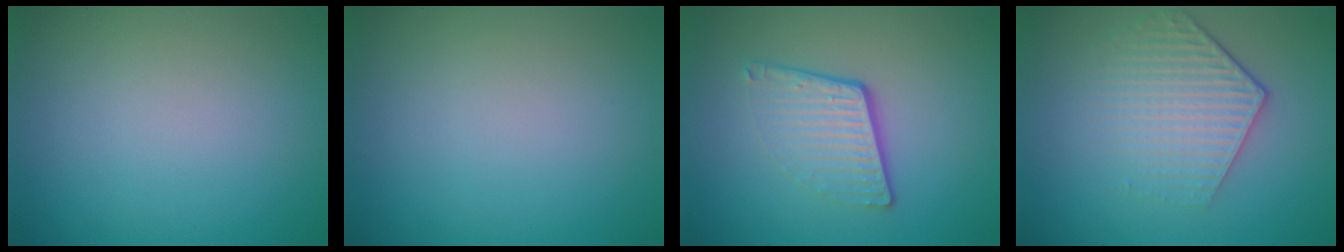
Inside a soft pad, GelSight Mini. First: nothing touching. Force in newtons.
{"total": 0.0}
{"total": 4.2, "press": 2.7, "slide": 3.2}
{"total": 4.3, "press": 3.1, "slide": 3.0}